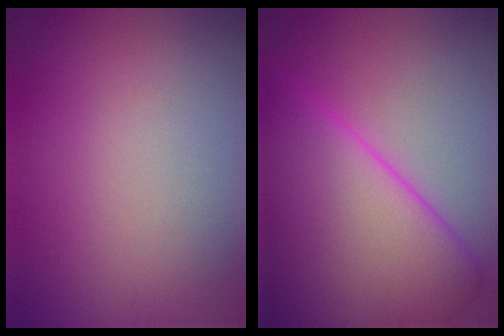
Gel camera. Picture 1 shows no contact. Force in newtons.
{"total": 13.6, "press": 13.6, "slide": 0.4}